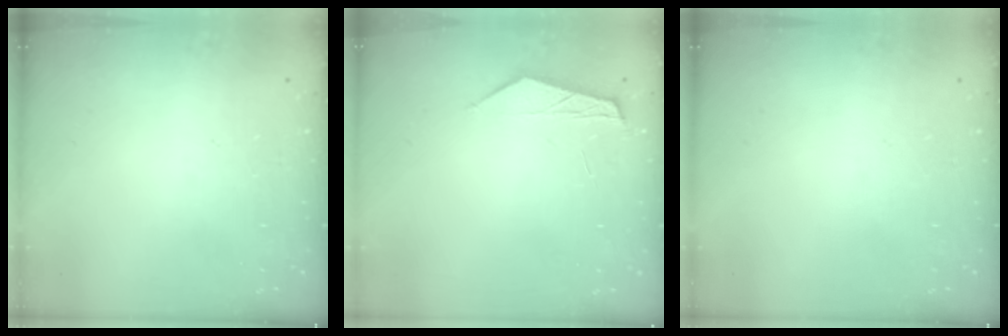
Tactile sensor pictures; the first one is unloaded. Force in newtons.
{"total": 2.7, "press": 2.7, "slide": 0.4}
{"total": 0.0}